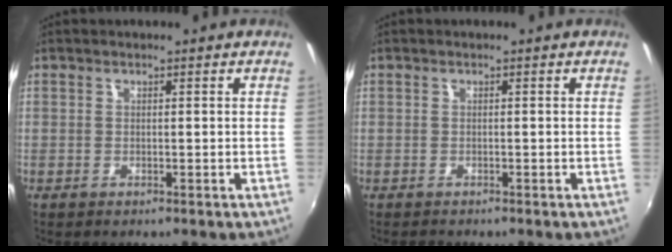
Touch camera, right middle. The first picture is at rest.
{"total": 0.8, "force": [-0.7, 0.4, -0.1], "torque": [-0.002, -0.002, -0.013]}